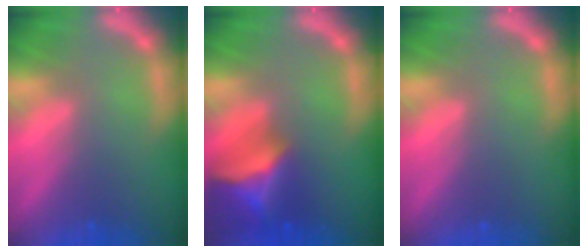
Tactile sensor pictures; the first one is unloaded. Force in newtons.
{"total": 8.0}
{"total": 0.0}